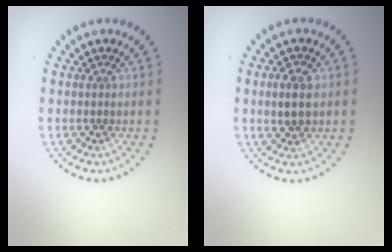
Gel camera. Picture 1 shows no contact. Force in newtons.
{"total": 2.4, "press": 2.3, "slide": 0.3}